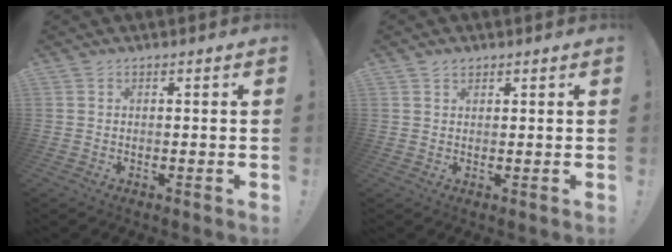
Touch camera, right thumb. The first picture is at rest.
{"total": 1.5, "force": [1.2, 0.8, 0.4], "torque": [0.000, -0.004, 0.020]}